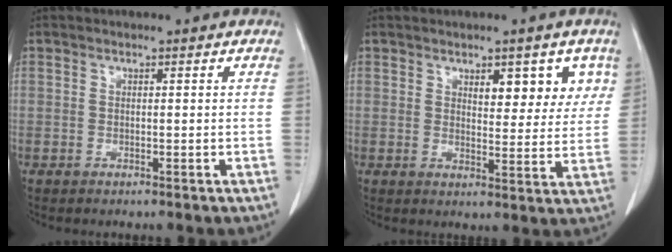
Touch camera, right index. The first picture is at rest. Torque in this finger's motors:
{"motor_torque": [0.50, 0.47, 0.11, 0.03]}